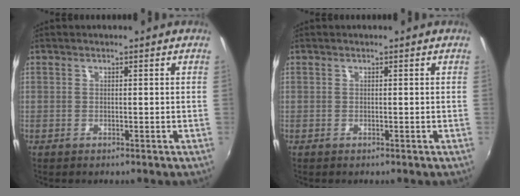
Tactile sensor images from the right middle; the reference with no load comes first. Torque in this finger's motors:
{"motor_torque": [0.06, 0.06, 0.00, 0.00]}